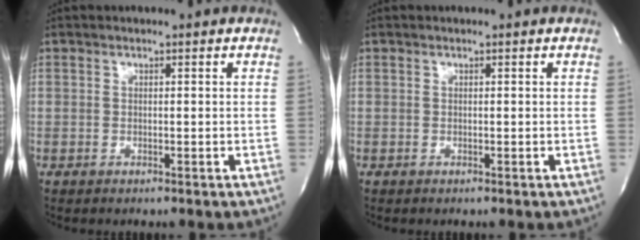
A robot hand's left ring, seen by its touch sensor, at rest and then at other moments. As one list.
[{"total": 0.0}]